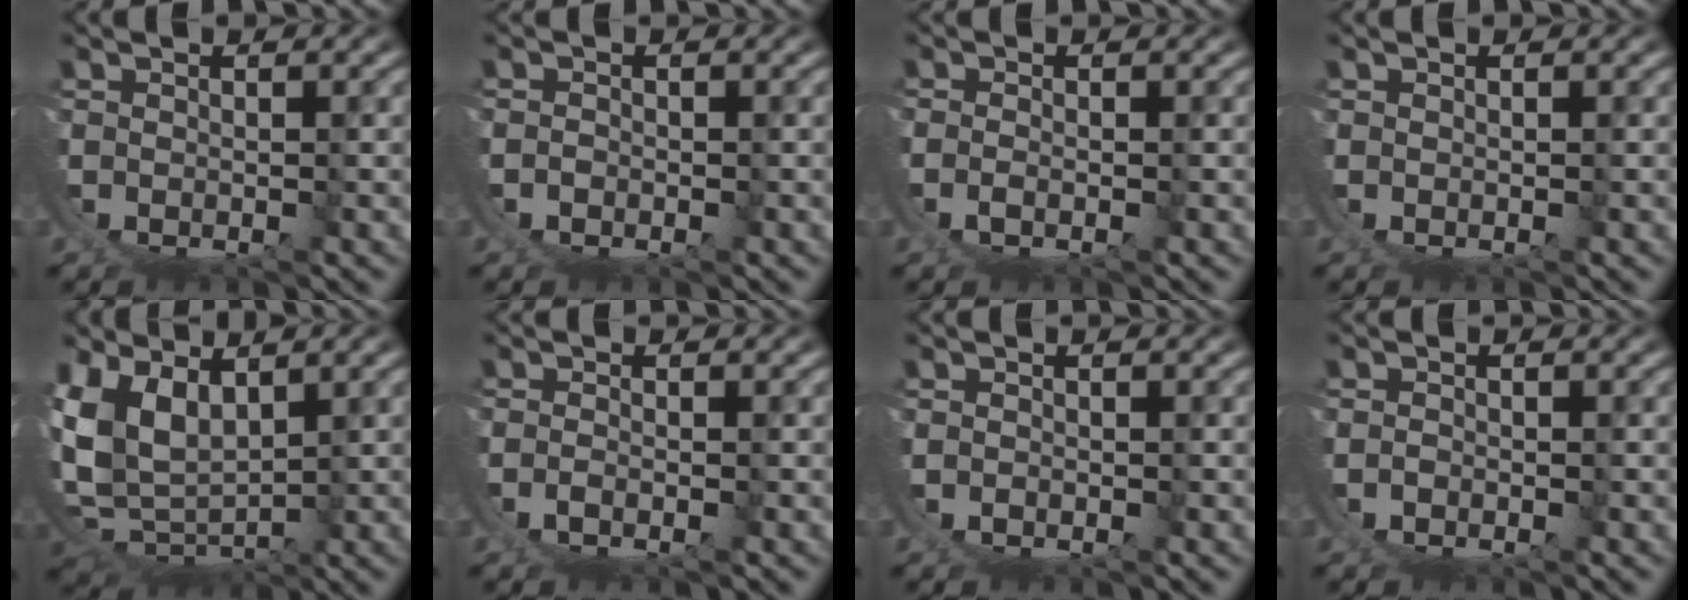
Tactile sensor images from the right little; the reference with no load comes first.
{"total": 2.1, "force": [0.0, 2.0, 0.6], "torque": [-0.024, -0.002, -0.002]}
{"total": 1.3, "force": [0.5, 0.5, 1.1], "torque": [-0.029, -0.005, 0.012]}
{"total": 0.0}
{"total": 9.2, "force": [2.1, 6.9, 5.7], "torque": [-0.177, -0.043, 0.060]}
{"total": 1.8, "force": [0.2, 1.2, 1.3], "torque": [-0.034, -0.006, 0.005]}
{"total": 1.0, "force": [0.2, 0.9, 0.2], "torque": [-0.009, 0.001, 0.002]}
{"total": 2.0, "force": [0.1, 1.9, 0.8], "torque": [-0.028, -0.003, 0.000]}